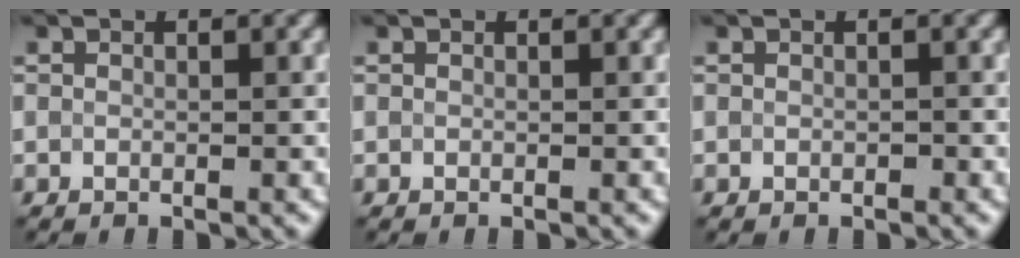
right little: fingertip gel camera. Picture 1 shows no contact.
{"total": 0.0}
{"total": 0.0}